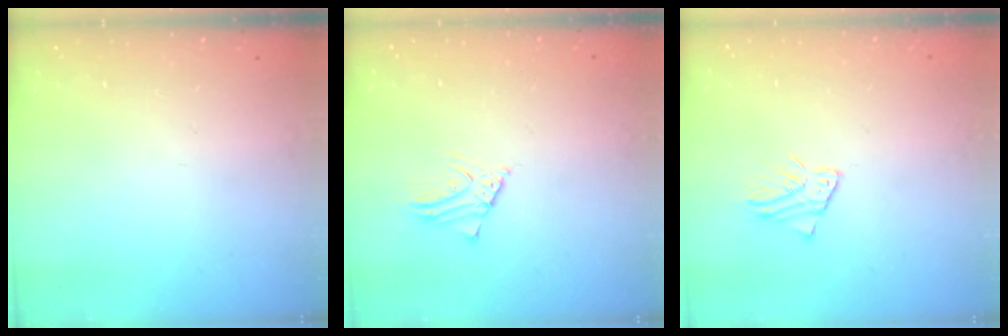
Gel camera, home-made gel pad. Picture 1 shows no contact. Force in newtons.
{"total": 2.4, "press": 2.4, "slide": 0.2}
{"total": 2.5, "press": 2.5, "slide": 0.2}